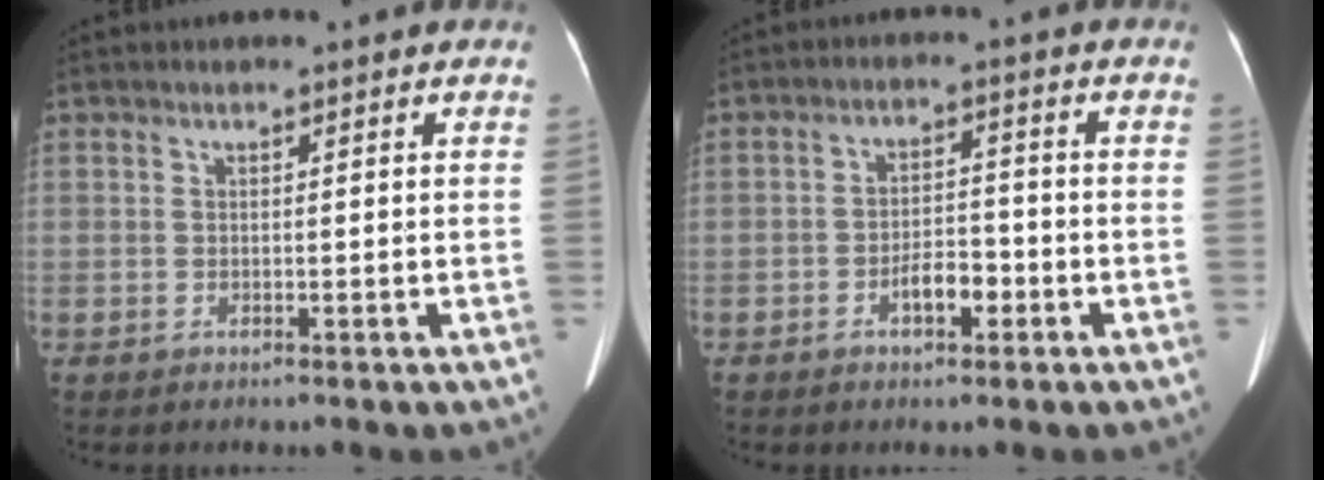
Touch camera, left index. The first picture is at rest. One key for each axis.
{"total": 4.3, "fx": -2.1, "fy": 1.8, "fz": 3.3, "tx": -0.057, "ty": 0.009, "tz": -0.036}